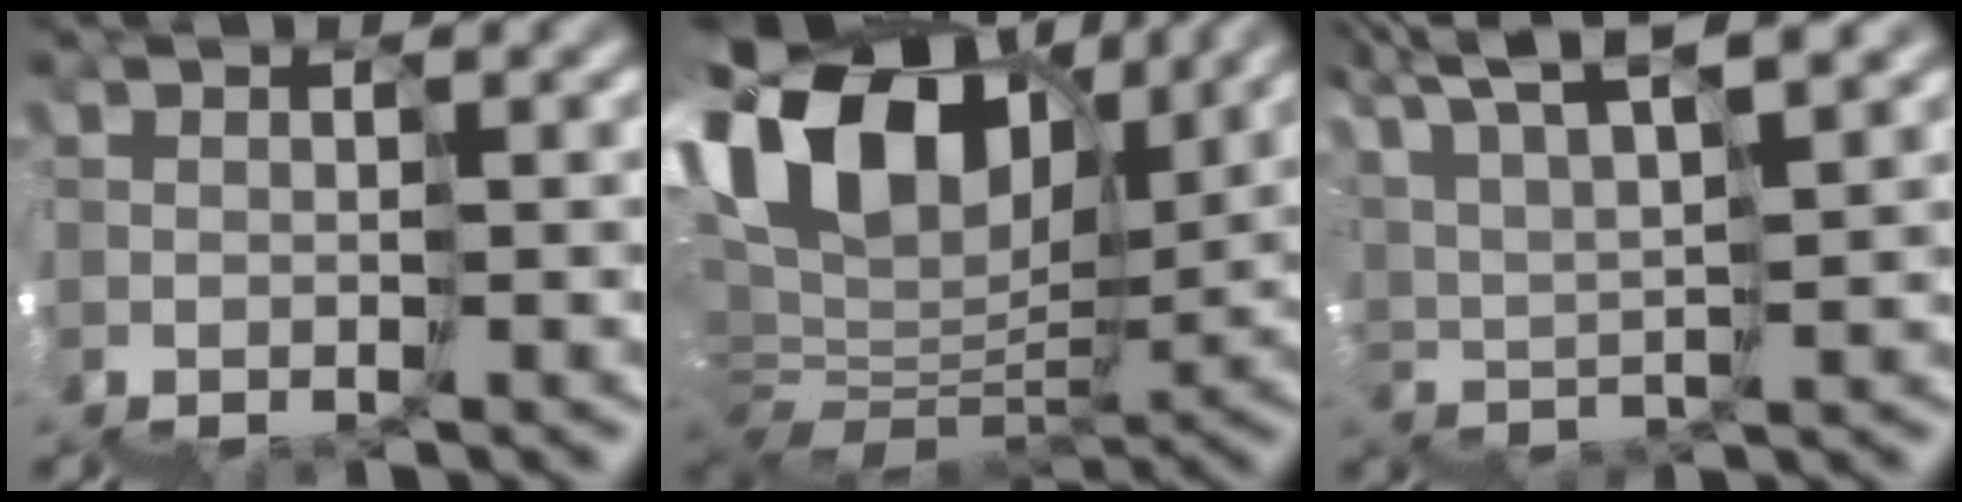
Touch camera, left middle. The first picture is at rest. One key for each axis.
{"total": 9.0, "fx": 7.1, "fy": 4.6, "fz": 3.0, "tx": -0.084, "ty": 0.057, "tz": 0.116}
{"total": 6.5, "fx": 6.5, "fy": -0.5, "fz": 0.6, "tx": -0.039, "ty": 0.047, "tz": 0.097}